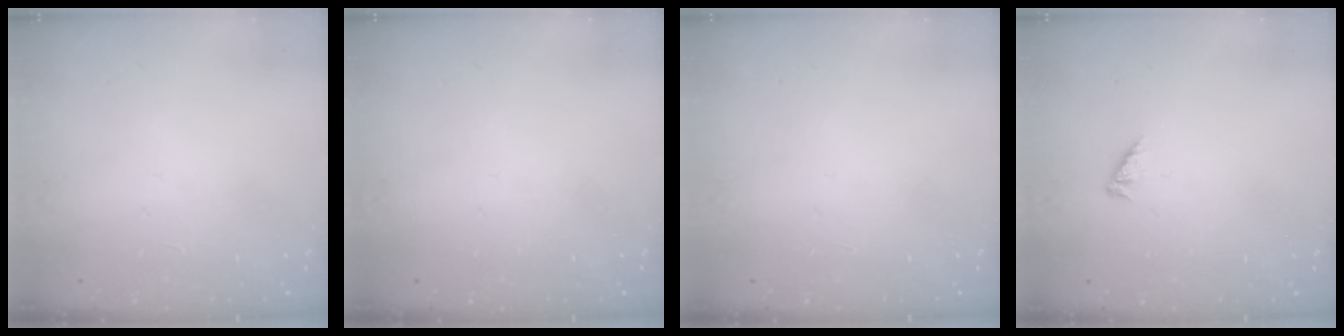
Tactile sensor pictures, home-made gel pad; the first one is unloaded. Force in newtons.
{"total": 0.0}
{"total": 0.0}
{"total": 1.7, "press": 1.6, "slide": 0.4}